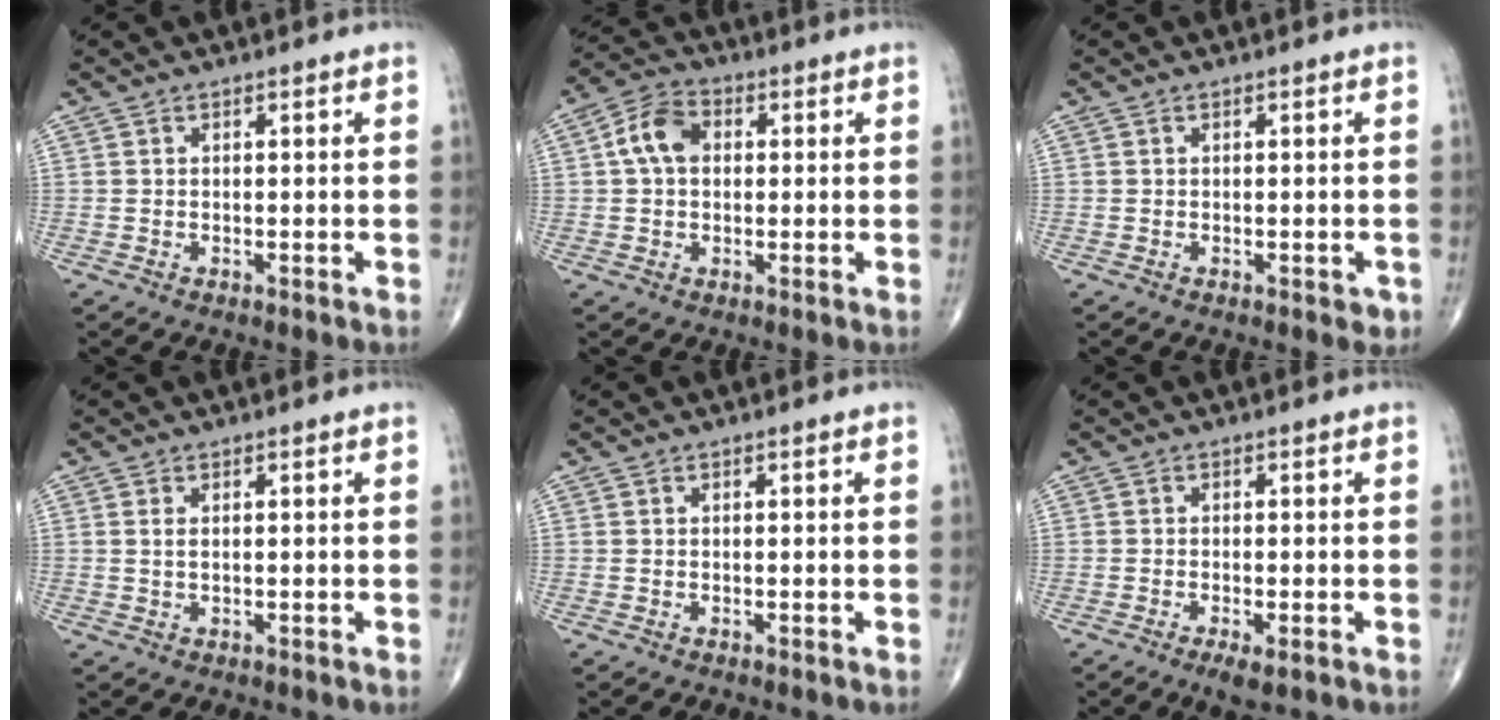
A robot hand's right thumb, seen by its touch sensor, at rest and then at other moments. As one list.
[{"total": 7.3, "force": [1.1, 5.2, 5.0], "torque": [-0.089, 0.020, 0.012]}, {"total": 1.5, "force": [-0.4, 0.9, 1.1], "torque": [-0.005, 0.000, -0.004]}, {"total": 1.3, "force": [0.3, 0.6, 1.1], "torque": [-0.027, 0.001, 0.010]}, {"total": 0.0}, {"total": 2.9, "force": [-1.4, 0.8, 2.4], "torque": [-0.047, -0.007, -0.024]}]